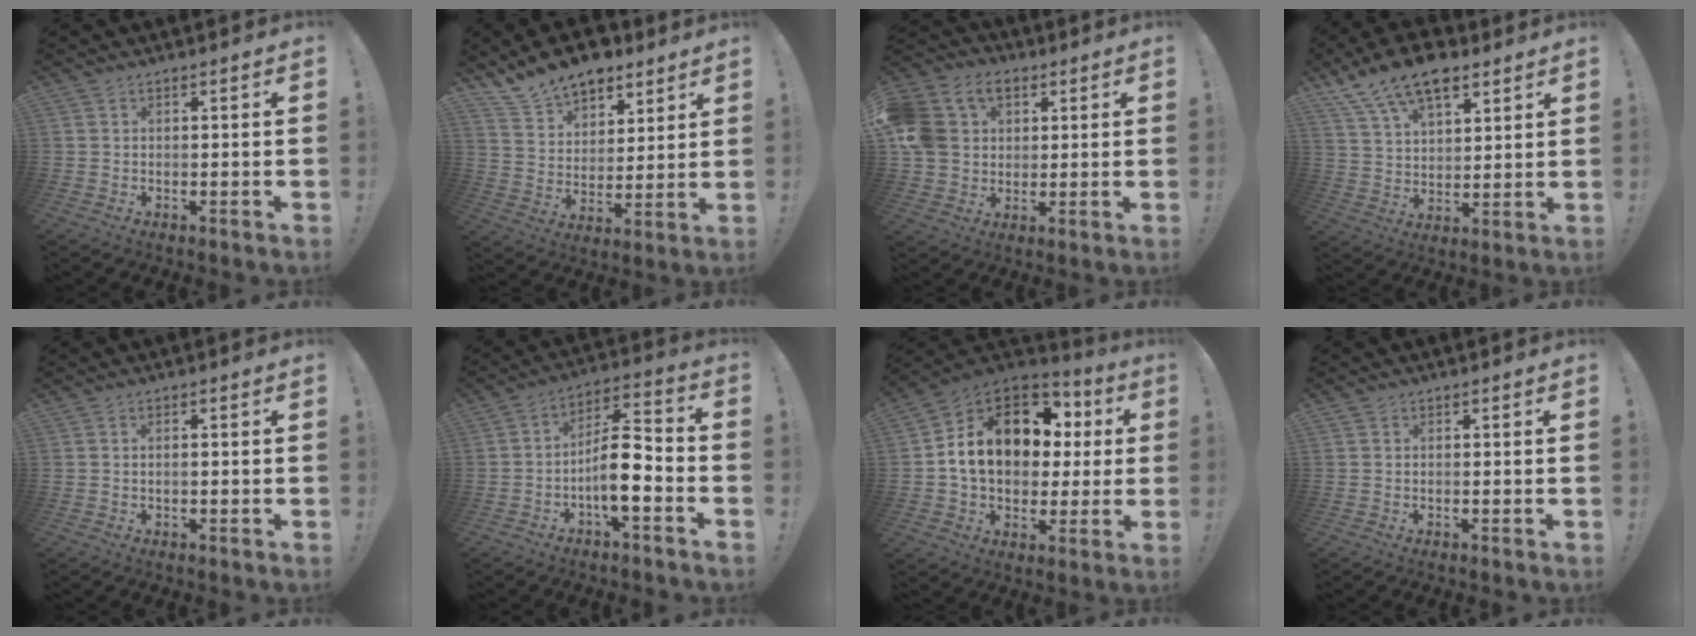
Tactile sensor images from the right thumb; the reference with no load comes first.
{"total": 13.1, "force": [10.5, 6.9, 3.7], "torque": [-0.075, -0.078, 0.198]}
{"total": 15.1, "force": [4.8, 11.9, 7.9], "torque": [-0.148, -0.009, 0.098]}
{"total": 13.7, "force": [9.2, 6.7, 7.6], "torque": [-0.133, -0.052, 0.168]}
{"total": 0.8, "force": [-0.2, 0.1, 0.7], "torque": [-0.014, 0.000, -0.002]}
{"total": 12.5, "force": [-3.9, 4.2, 11.2], "torque": [-0.186, 0.020, -0.065]}
{"total": 17.9, "force": [4.2, 13.2, 11.4], "torque": [-0.169, -0.001, 0.091]}
{"total": 0.0}